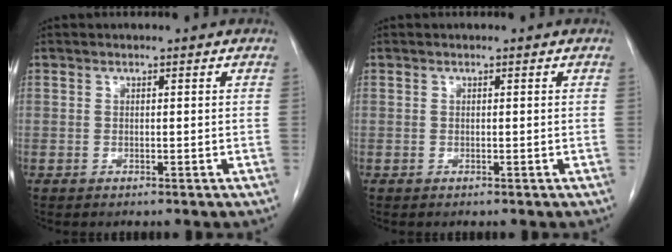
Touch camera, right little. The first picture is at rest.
{"total": 0.0}